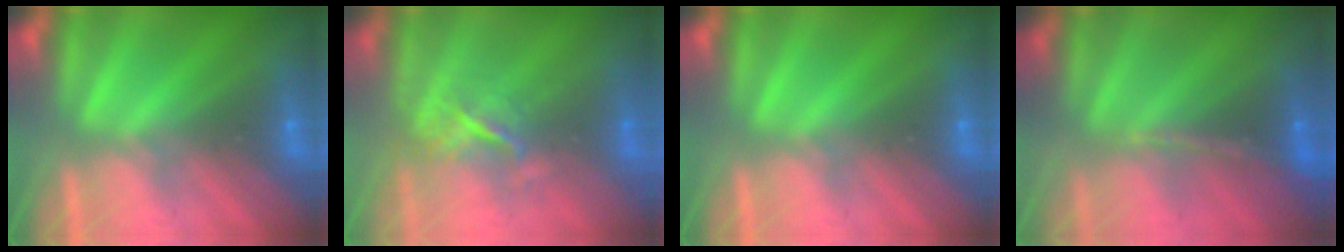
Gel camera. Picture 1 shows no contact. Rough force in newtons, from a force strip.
{"total": 3.7}
{"total": 0.0}
{"total": 1.2}